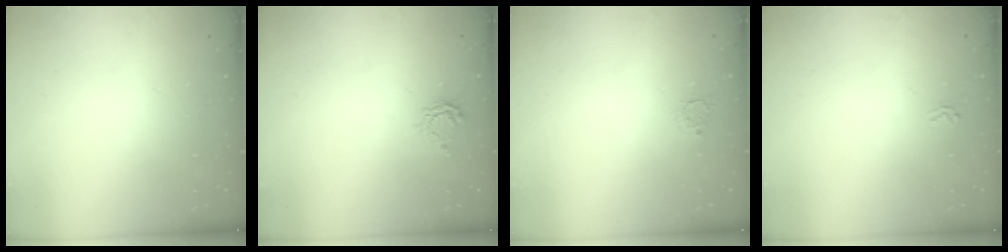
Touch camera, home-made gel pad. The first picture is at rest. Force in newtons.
{"total": 6.1, "press": 6.1, "slide": 0.3}
{"total": 2.5, "press": 2.5, "slide": 0.3}
{"total": 2.3, "press": 2.2, "slide": 0.2}